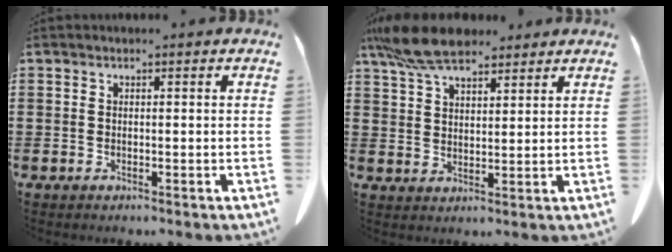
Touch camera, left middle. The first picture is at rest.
{"total": 8.9, "force": [7.1, 2.9, 4.6], "torque": [-0.111, -0.008, 0.136]}